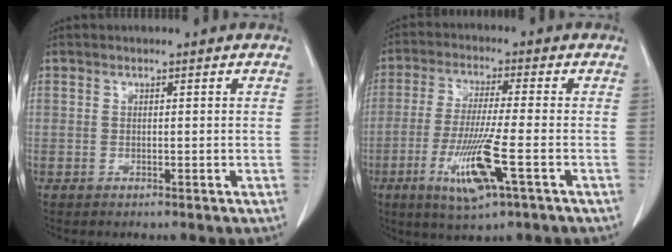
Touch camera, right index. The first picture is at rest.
{"total": 10.5, "force": [-3.9, 0.3, 9.7], "torque": [-0.194, -0.022, -0.072]}